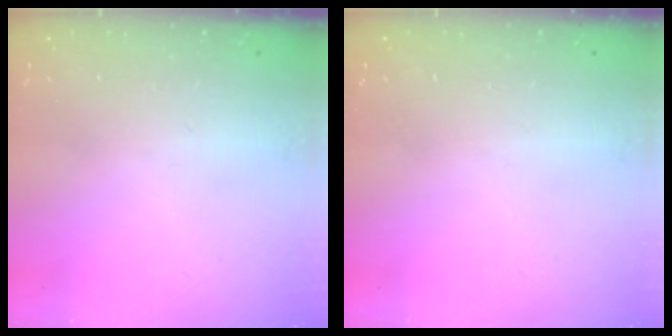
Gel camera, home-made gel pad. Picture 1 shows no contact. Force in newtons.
{"total": 0.0}